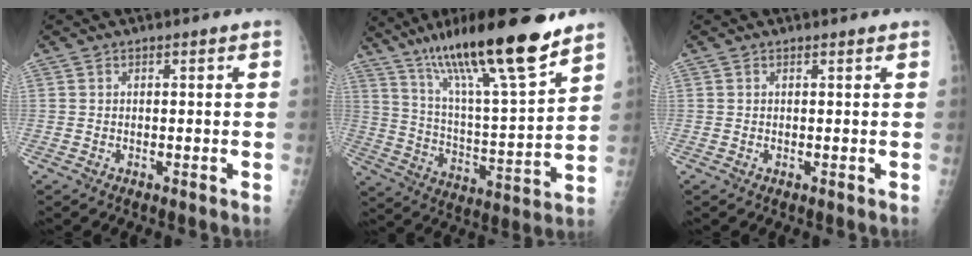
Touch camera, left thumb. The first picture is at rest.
{"total": 22.8, "force": [16.0, 3.1, 15.9], "torque": [-0.253, -0.065, 0.276]}
{"total": 0.5, "force": [0.5, 0.1, 0.1], "torque": [-0.002, -0.001, 0.007]}